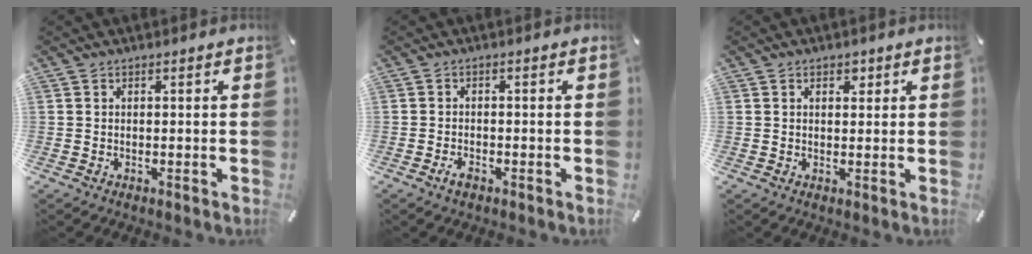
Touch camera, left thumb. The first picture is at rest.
{"total": 2.0, "force": [-1.3, 0.9, 1.2], "torque": [-0.030, 0.003, -0.027]}
{"total": 2.1, "force": [0.9, 1.4, 1.3], "torque": [-0.011, -0.001, 0.011]}